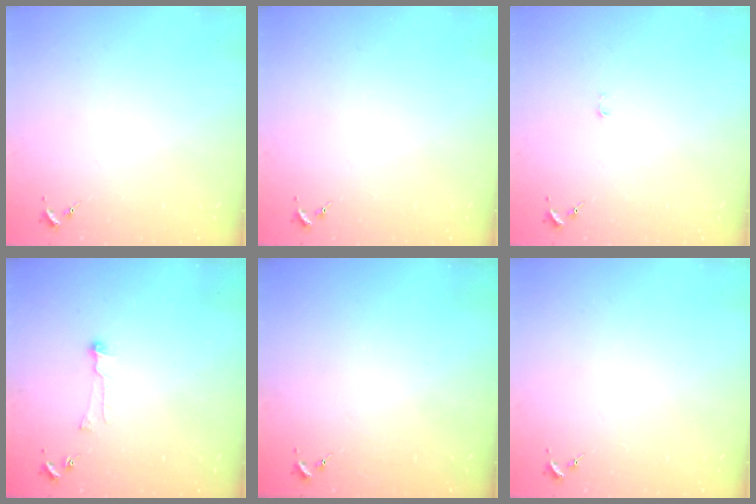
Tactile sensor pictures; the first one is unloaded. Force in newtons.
{"total": 0.0}
{"total": 2.7, "press": 2.7, "slide": 0.3}
{"total": 5.9, "press": 5.9, "slide": 0.5}
{"total": 0.0}
{"total": 0.0}